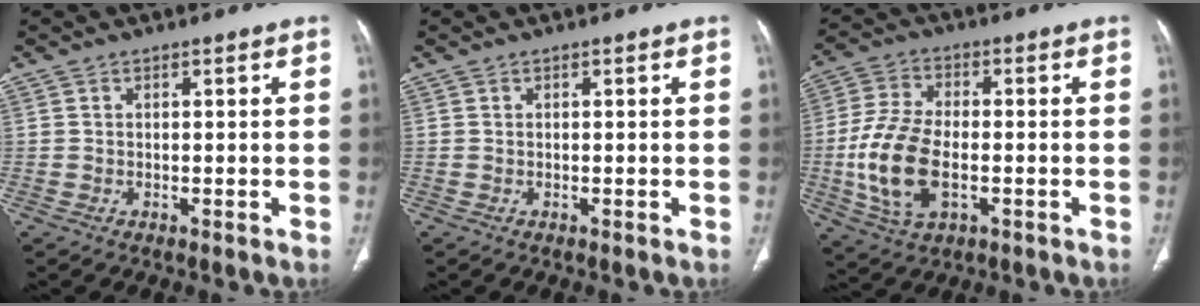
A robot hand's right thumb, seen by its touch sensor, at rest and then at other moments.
{"total": 0.0}
{"total": 13.5, "force": [-2.6, 7.3, 11.0], "torque": [-0.230, 0.006, -0.044]}